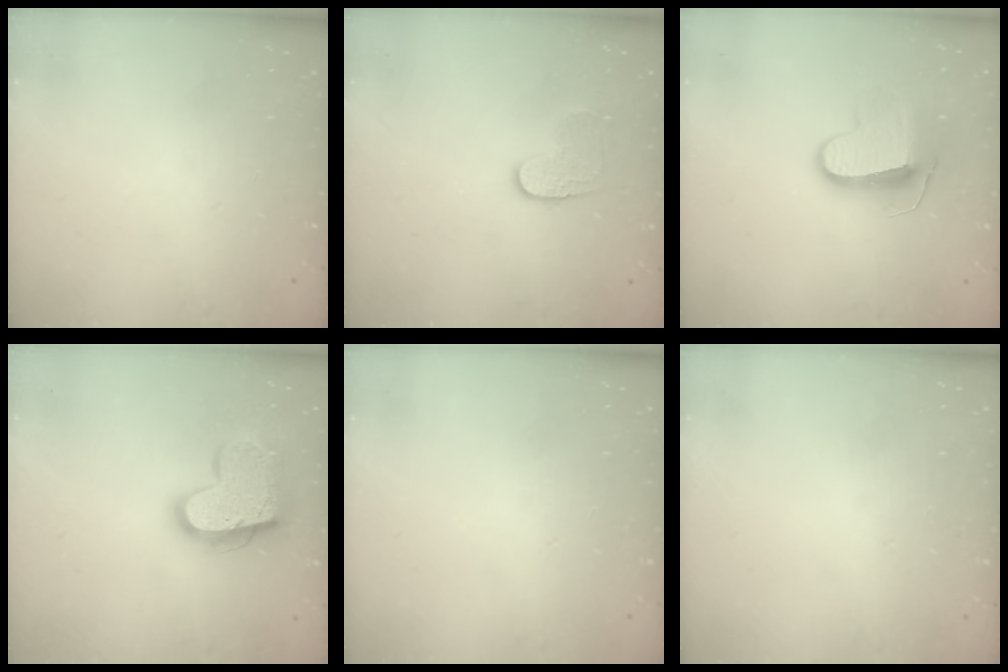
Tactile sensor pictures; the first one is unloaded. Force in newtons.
{"total": 5.7, "press": 5.7, "slide": 0.3}
{"total": 10.4, "press": 10.4, "slide": 0.5}
{"total": 18.0, "press": 17.9, "slide": 1.4}
{"total": 0.0}
{"total": 0.5, "press": 0.5, "slide": 0.1}